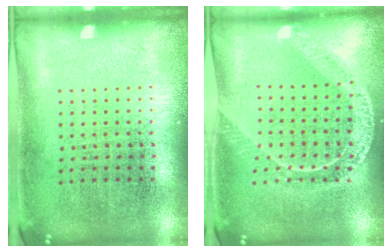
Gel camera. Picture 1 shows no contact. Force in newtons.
{"total": 1.7, "press": 1.6, "slide": 0.5}